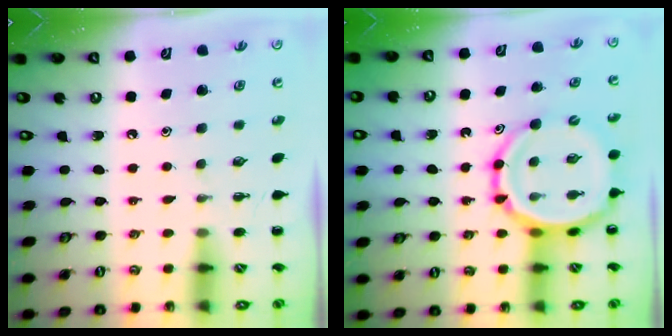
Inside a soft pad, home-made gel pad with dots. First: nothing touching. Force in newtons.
{"total": 14.0, "press": 13.4, "slide": 3.8}